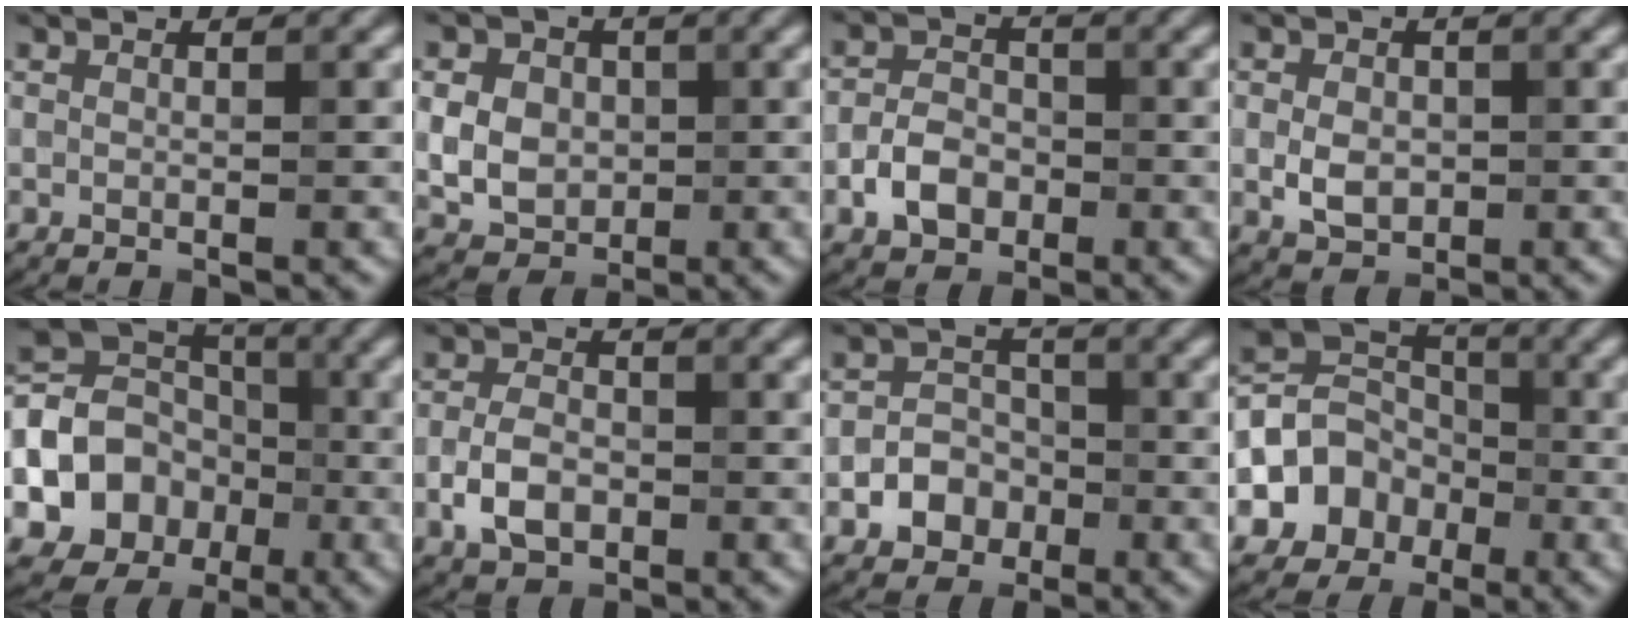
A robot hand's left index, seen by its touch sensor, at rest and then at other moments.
{"total": 7.8, "force": [1.3, 6.4, 4.3], "torque": [-0.070, 0.038, 0.007]}
{"total": 3.4, "force": [-1.5, 2.3, 2.0], "torque": [-0.036, 0.007, -0.027]}
{"total": 2.9, "force": [-0.4, 2.0, 2.0], "torque": [-0.040, 0.001, -0.009]}
{"total": 11.0, "force": [-2.5, 9.3, 5.3], "torque": [-0.096, -0.012, -0.057]}
{"total": 3.6, "force": [-1.3, 2.2, 2.5], "torque": [-0.054, 0.005, -0.027]}
{"total": 3.6, "force": [-1.4, 3.0, 1.4], "torque": [0.007, 0.009, -0.040]}
{"total": 6.1, "force": [-1.9, 5.2, 2.7], "torque": [-0.031, 0.008, -0.054]}